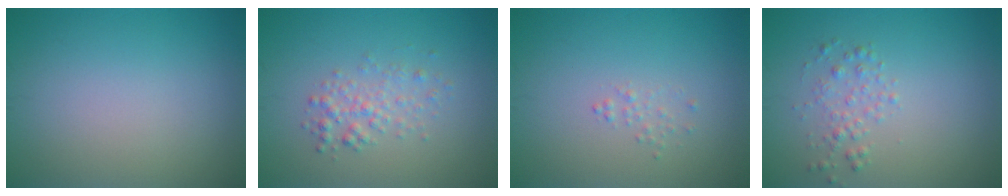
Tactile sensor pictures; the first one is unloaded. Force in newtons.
{"total": 2.0, "press": 2.0, "slide": 0.1}
{"total": 0.7, "press": 0.7, "slide": 0.1}
{"total": 1.6, "press": 1.6, "slide": 0.0}